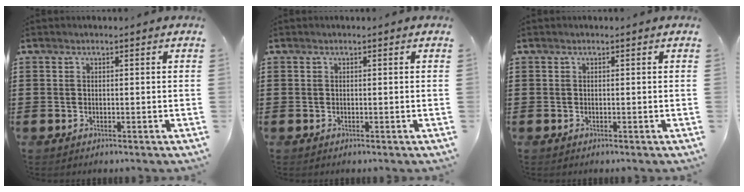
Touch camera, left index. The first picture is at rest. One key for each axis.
{"total": 0.0}
{"total": 0.0}